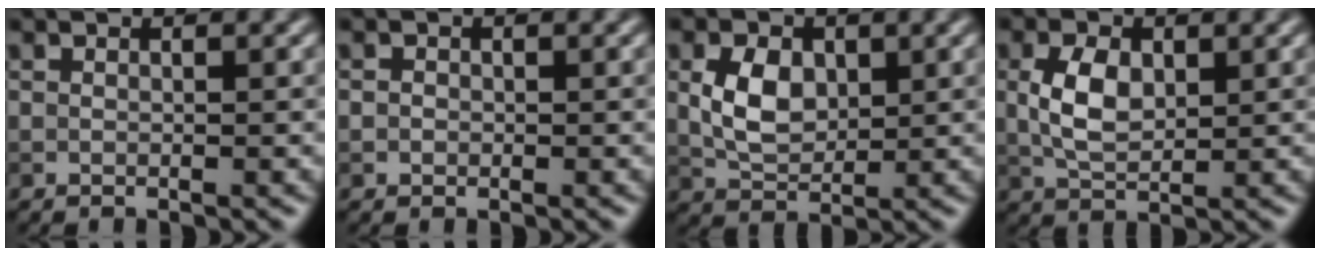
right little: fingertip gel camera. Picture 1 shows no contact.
{"total": 0.7, "force": [0.0, 0.7, 0.2], "torque": [0.002, -0.005, -0.002]}
{"total": 4.0, "force": [0.7, 2.8, 2.9], "torque": [-0.061, 0.001, 0.012]}
{"total": 3.9, "force": [0.6, 2.3, 3.1], "torque": [-0.072, 0.002, 0.013]}